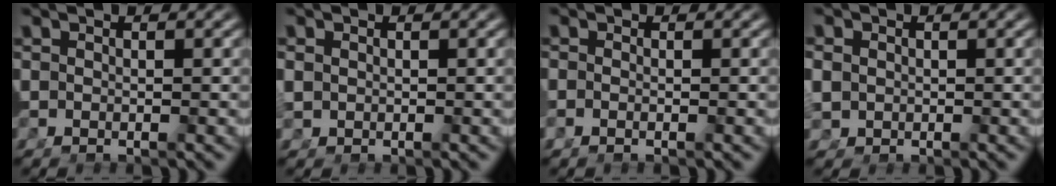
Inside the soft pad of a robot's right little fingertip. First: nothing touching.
{"total": 1.2, "force": [0.3, 0.9, 0.7], "torque": [-0.025, -0.009, 0.014]}
{"total": 1.6, "force": [-0.8, 1.1, 1.0], "torque": [-0.035, -0.008, -0.014]}
{"total": 2.1, "force": [-0.1, 1.9, 1.0], "torque": [-0.039, -0.020, 0.012]}